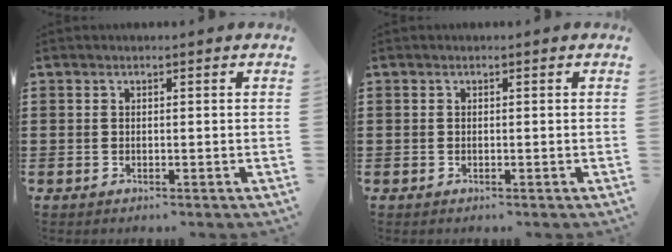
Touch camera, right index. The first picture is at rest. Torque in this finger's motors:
{"motor_torque": [0.80, 1.34, 0.00, 0.00]}